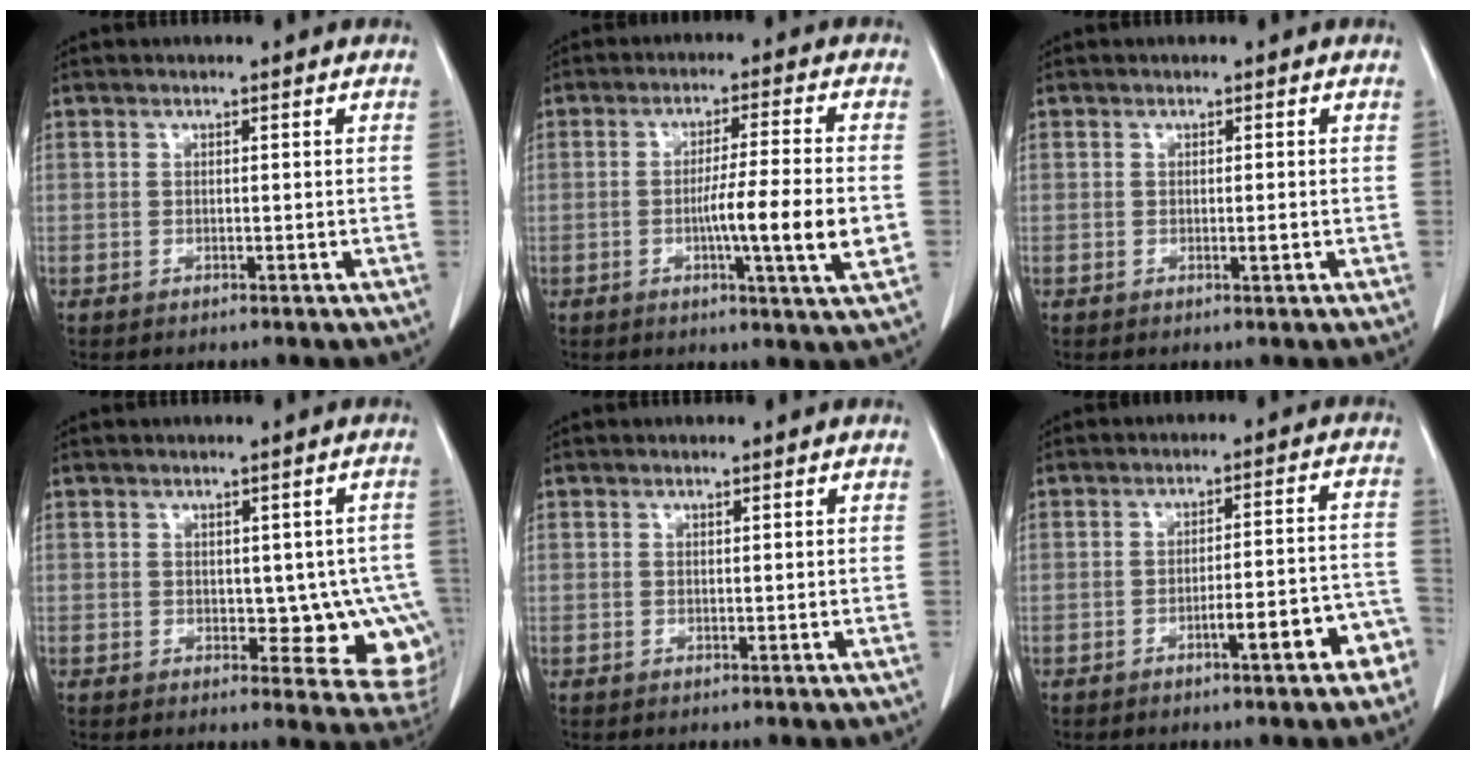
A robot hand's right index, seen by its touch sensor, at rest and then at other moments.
{"total": 10.0, "force": [-1.9, -0.7, 9.8], "torque": [-0.156, -0.012, -0.035]}
{"total": 0.8, "force": [-0.2, 0.0, 0.8], "torque": [-0.013, 0.000, -0.002]}
{"total": 8.9, "force": [-0.9, 4.8, 7.5], "torque": [-0.061, 0.007, -0.002]}
{"total": 0.0}
{"total": 7.6, "force": [-4.3, 1.2, 6.2], "torque": [-0.070, 0.029, -0.052]}